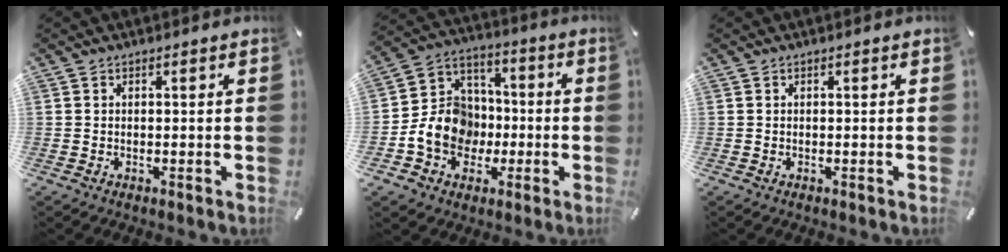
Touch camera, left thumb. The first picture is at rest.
{"total": 13.5, "force": [-3.7, 11.6, 5.7], "torque": [-0.117, 0.024, -0.063]}
{"total": 0.0}